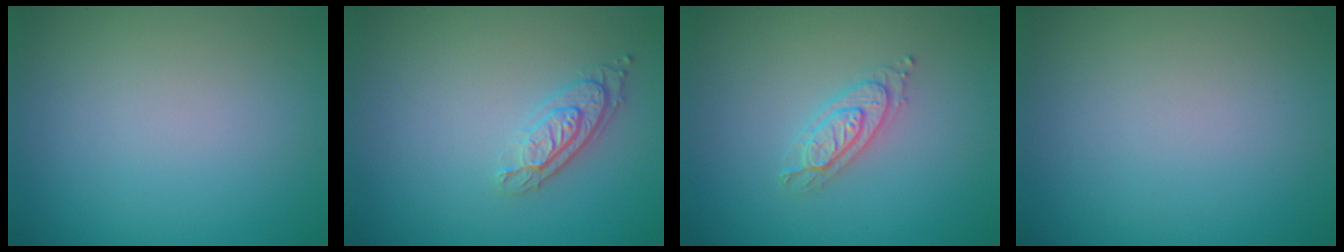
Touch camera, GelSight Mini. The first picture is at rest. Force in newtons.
{"total": 2.4, "press": 1.9, "slide": 1.4}
{"total": 2.1, "press": 2.1, "slide": 0.2}
{"total": 0.0}